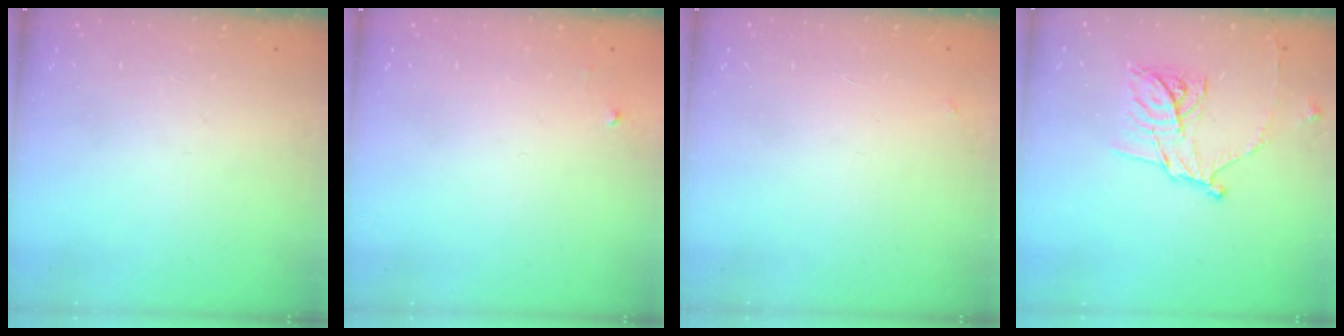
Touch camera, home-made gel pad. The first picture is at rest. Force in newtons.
{"total": 2.5, "press": 2.5, "slide": 0.4}
{"total": 3.8, "press": 3.8, "slide": 0.2}
{"total": 13.5, "press": 13.5, "slide": 0.1}